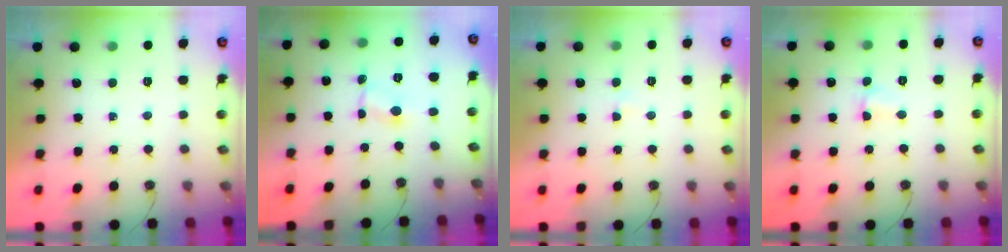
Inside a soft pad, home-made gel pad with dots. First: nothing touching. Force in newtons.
{"total": 0.7, "press": 0.7, "slide": 0.1}
{"total": 2.1, "press": 2.1, "slide": 0.4}
{"total": 2.0, "press": 1.9, "slide": 0.6}